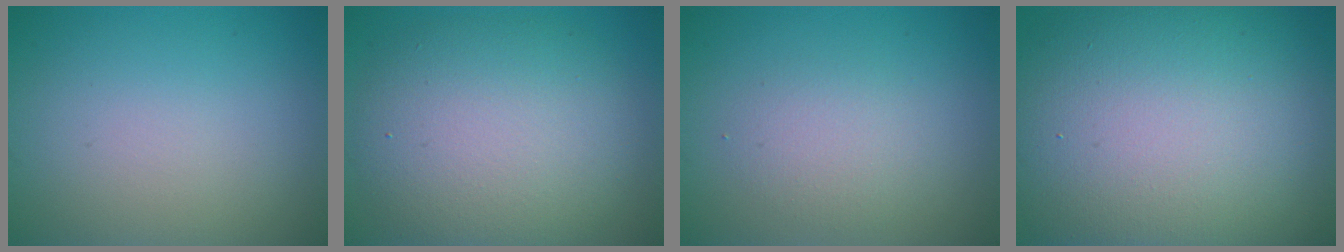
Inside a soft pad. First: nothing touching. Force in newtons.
{"total": 8.8, "press": 8.7, "slide": 0.9}
{"total": 2.0, "press": 2.0, "slide": 0.1}
{"total": 17.6, "press": 17.6, "slide": 0.7}